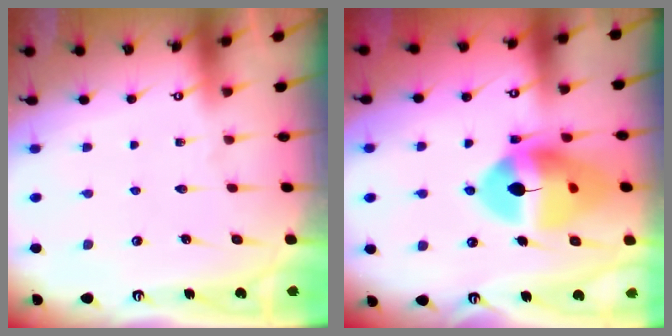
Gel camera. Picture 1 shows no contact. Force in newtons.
{"total": 17.0, "press": 16.9, "slide": 2.0}